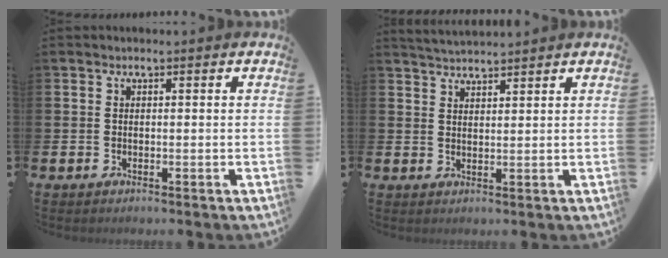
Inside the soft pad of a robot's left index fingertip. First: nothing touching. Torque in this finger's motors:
{"motor_torque": [0.06, 0.00, 0.01, 0.03]}